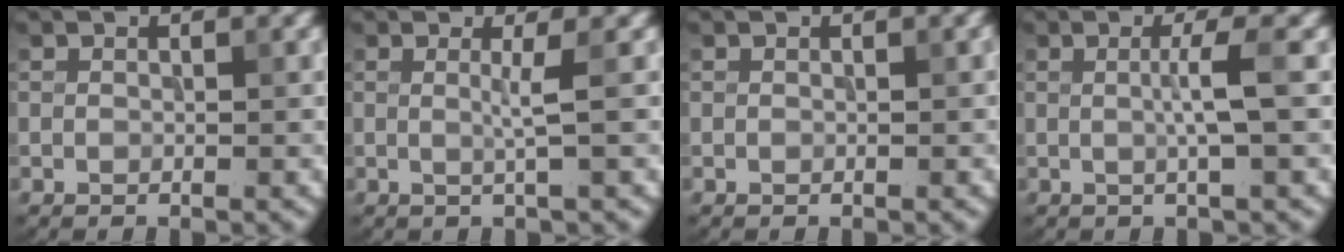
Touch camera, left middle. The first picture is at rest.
{"total": 1.7, "force": [0.1, 0.3, 1.7], "torque": [-0.029, -0.002, -0.005]}
{"total": 0.0}
{"total": 2.6, "force": [0.1, 0.3, 2.6], "torque": [-0.048, 0.001, -0.003]}